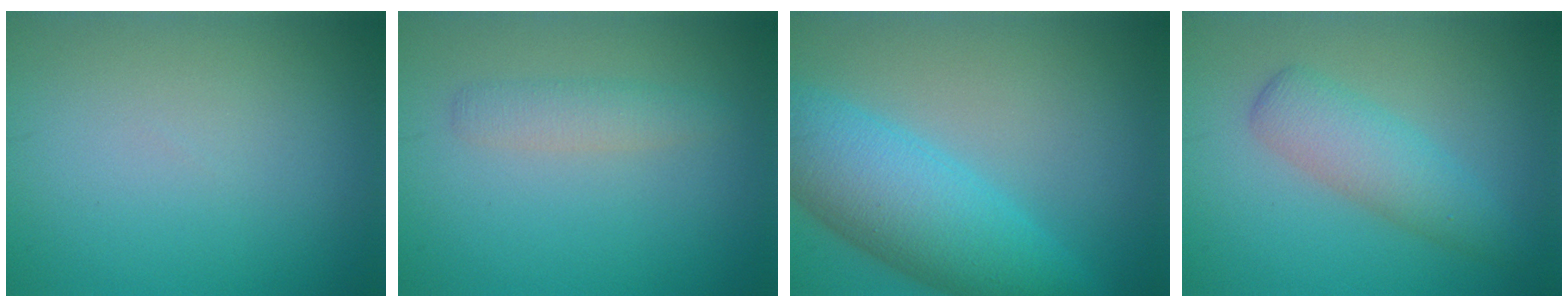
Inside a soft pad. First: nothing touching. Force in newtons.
{"total": 1.9, "press": 1.9, "slide": 0.1}
{"total": 8.6, "press": 8.6, "slide": 0.1}
{"total": 3.8, "press": 3.8, "slide": 0.2}